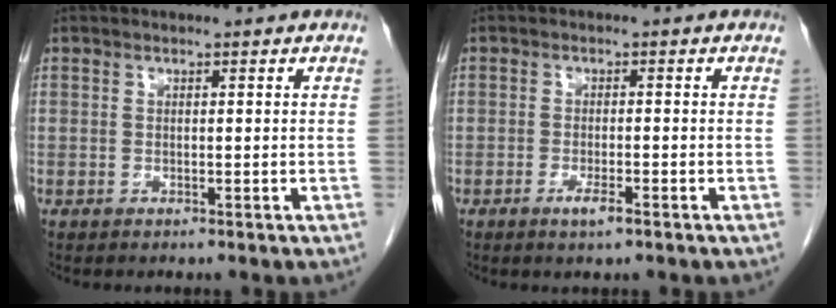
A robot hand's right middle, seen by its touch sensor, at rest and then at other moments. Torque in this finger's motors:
{"motor_torque": [0.41, -0.25, 0.05, 0.04]}